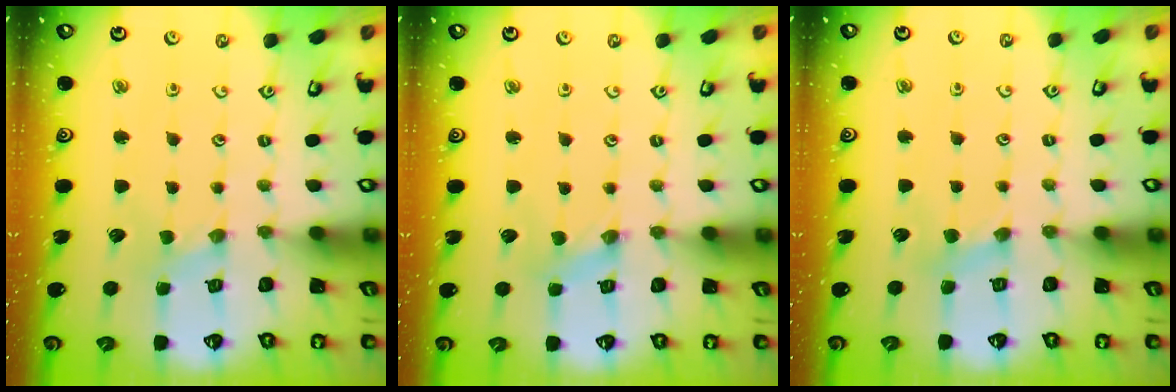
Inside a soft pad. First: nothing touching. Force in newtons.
{"total": 0.0}
{"total": 2.5, "press": 2.5, "slide": 0.5}